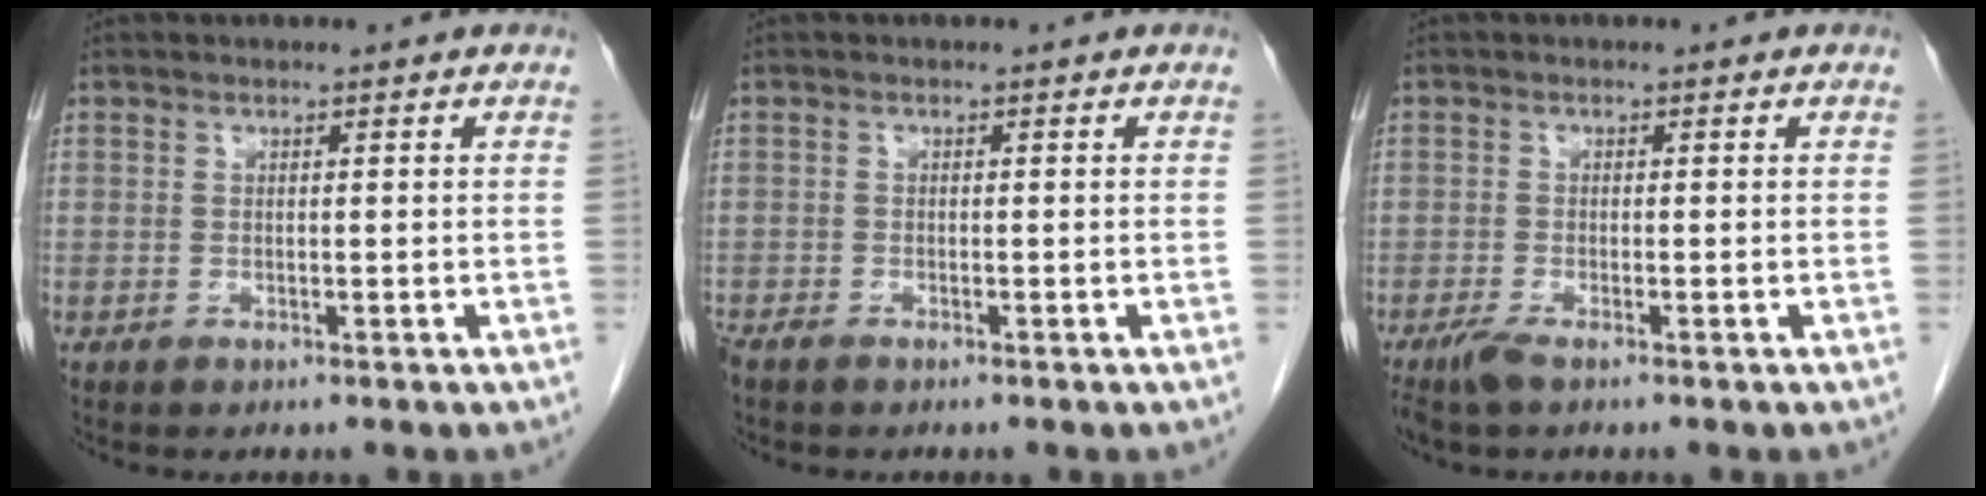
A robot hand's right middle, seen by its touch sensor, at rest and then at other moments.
{"total": 1.6, "force": [-1.3, 0.5, 0.7], "torque": [-0.019, -0.004, -0.022]}
{"total": 2.4, "force": [-1.7, 0.2, 1.6], "torque": [-0.037, -0.006, -0.035]}